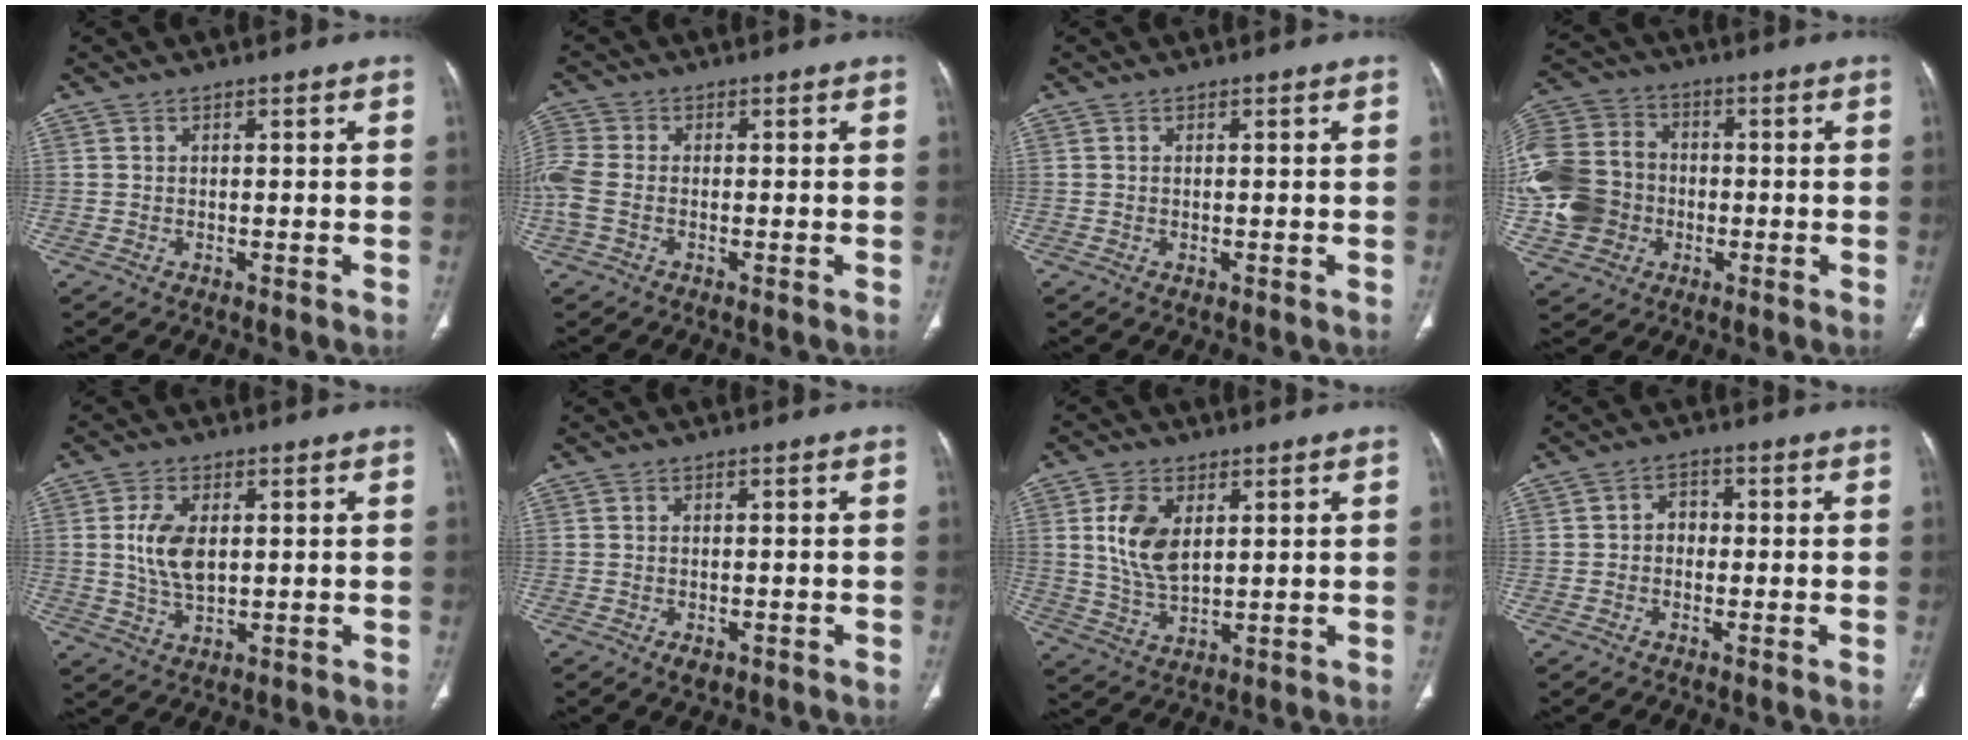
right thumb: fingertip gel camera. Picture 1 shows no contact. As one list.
[{"total": 5.9, "force": [-1.2, 3.8, 4.3], "torque": [-0.127, 0.009, -0.031]}, {"total": 0.0}, {"total": 17.2, "force": [-3.2, 14.5, 8.6], "torque": [-0.180, 0.024, -0.061]}, {"total": 7.6, "force": [1.1, 4.3, 6.2], "torque": [-0.121, -0.008, 0.025]}, {"total": 2.0, "force": [-0.9, 1.2, 1.3], "torque": [-0.016, 0.002, -0.008]}, {"total": 9.3, "force": [2.6, 5.3, 7.1], "torque": [-0.131, -0.015, 0.056]}, {"total": 3.1, "force": [-0.3, 2.5, 1.7], "torque": [-0.009, 0.014, -0.014]}]